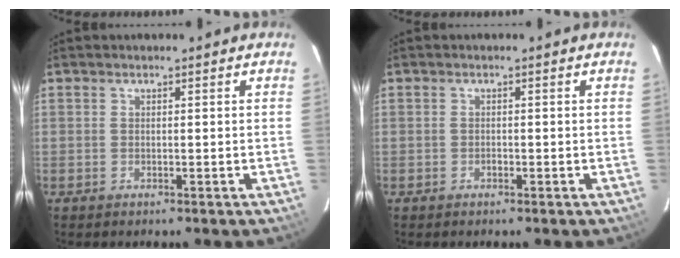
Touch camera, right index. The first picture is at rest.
{"total": 0.6, "force": [-0.4, 0.4, 0.2], "torque": [-0.003, 0.000, -0.006]}